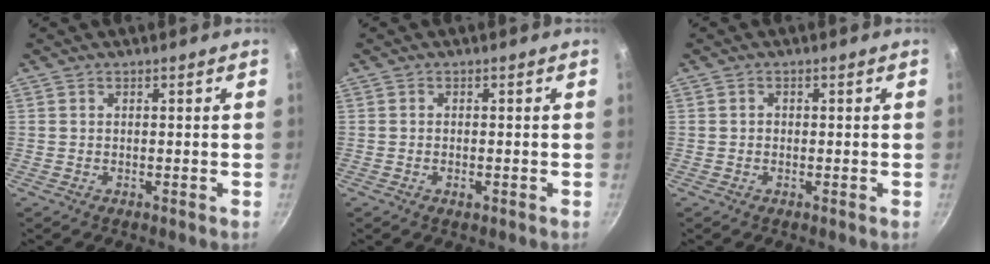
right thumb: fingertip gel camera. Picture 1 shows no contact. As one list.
[{"total": 1.1, "force": [-0.5, 0.5, 0.9], "torque": [-0.017, 0.001, -0.008]}, {"total": 0.6, "force": [0.0, 0.6, 0.3], "torque": [-0.002, 0.001, -0.001]}]